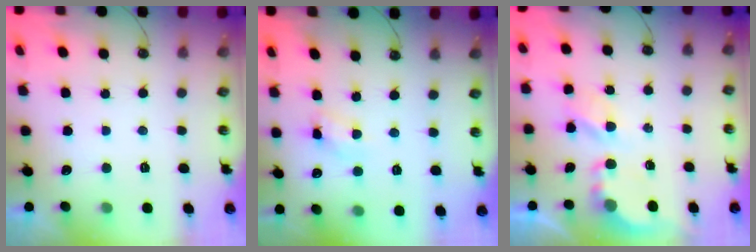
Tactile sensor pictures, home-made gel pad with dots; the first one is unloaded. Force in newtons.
{"total": 5.7, "press": 5.7, "slide": 0.4}
{"total": 5.9, "press": 5.9, "slide": 0.6}